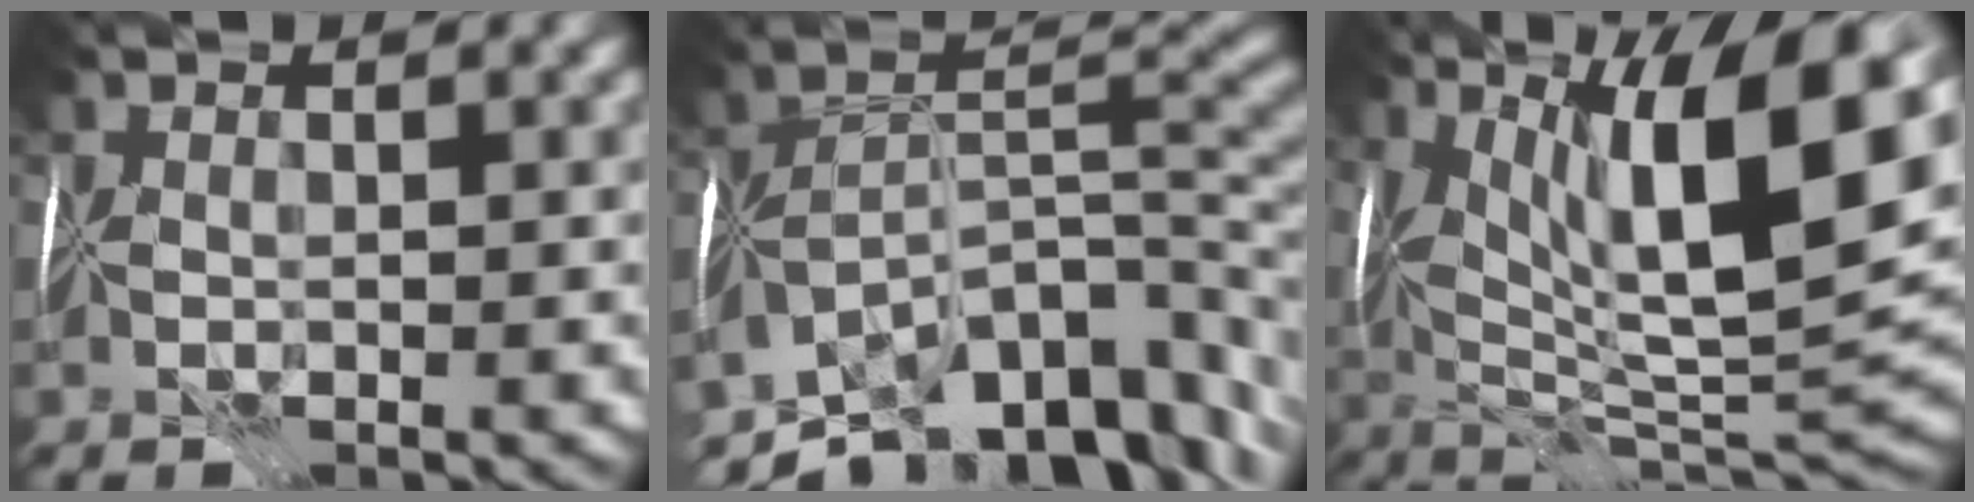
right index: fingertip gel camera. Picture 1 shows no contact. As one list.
[{"total": 12.7, "force": [-8.7, 5.2, 7.6], "torque": [-0.110, 0.016, -0.154]}, {"total": 15.6, "force": [5.3, 4.9, 13.8], "torque": [-0.228, 0.002, 0.092]}]